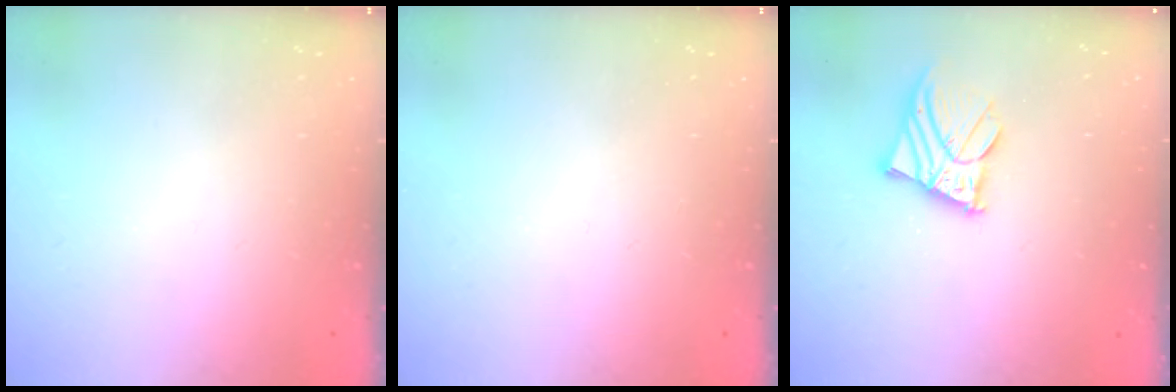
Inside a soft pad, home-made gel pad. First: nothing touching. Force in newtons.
{"total": 0.0}
{"total": 9.0, "press": 8.9, "slide": 1.0}